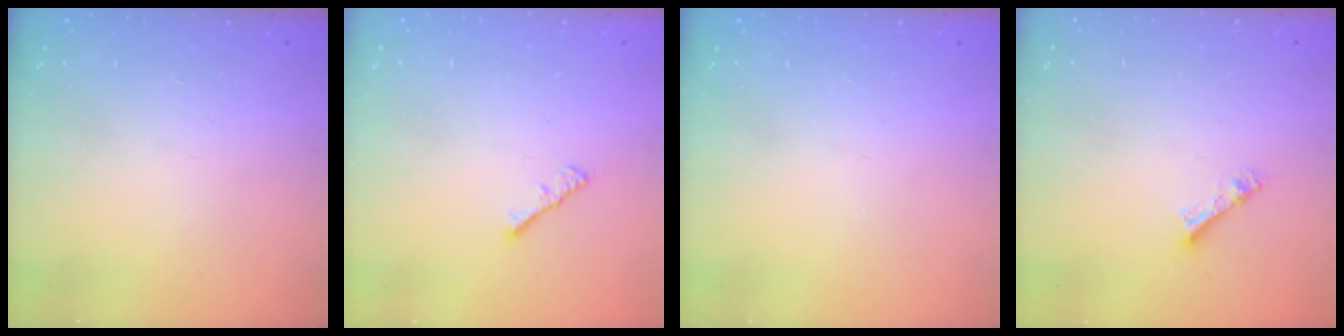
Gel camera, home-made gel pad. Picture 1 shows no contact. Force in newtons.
{"total": 1.1, "press": 1.1, "slide": 0.4}
{"total": 0.0}
{"total": 4.4, "press": 4.4, "slide": 0.2}